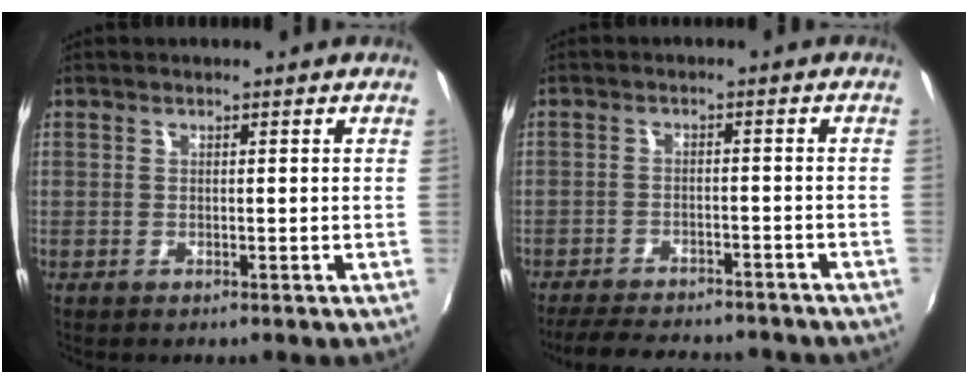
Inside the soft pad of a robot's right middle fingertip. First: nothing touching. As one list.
[{"total": 15.2, "force": [-12.9, 4.5, 6.6], "torque": [-0.138, -0.020, -0.176]}]